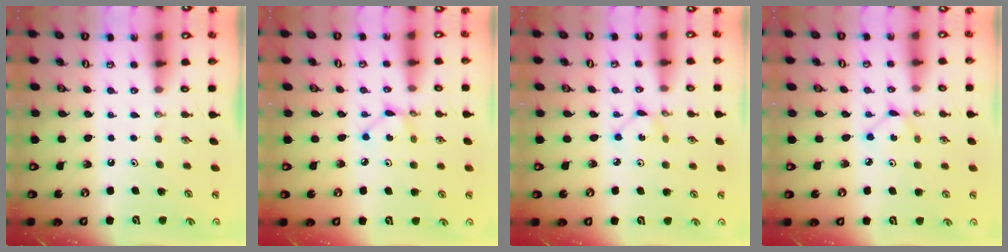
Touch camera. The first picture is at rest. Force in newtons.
{"total": 3.4, "press": 3.4, "slide": 0.1}
{"total": 2.2, "press": 2.2, "slide": 0.3}
{"total": 1.7, "press": 1.7, "slide": 0.1}